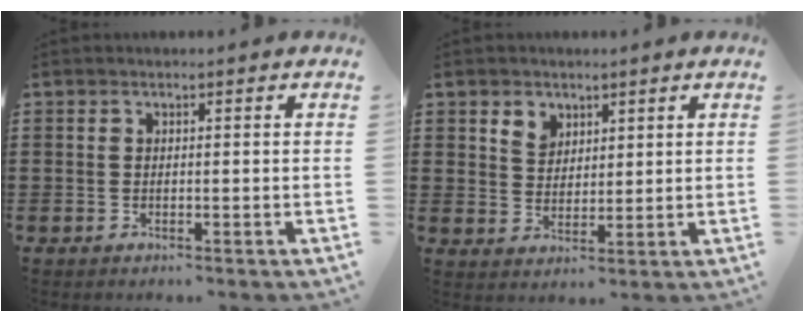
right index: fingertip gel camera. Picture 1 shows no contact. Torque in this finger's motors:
{"motor_torque": [0.04, -0.03, 0.04, 0.03]}